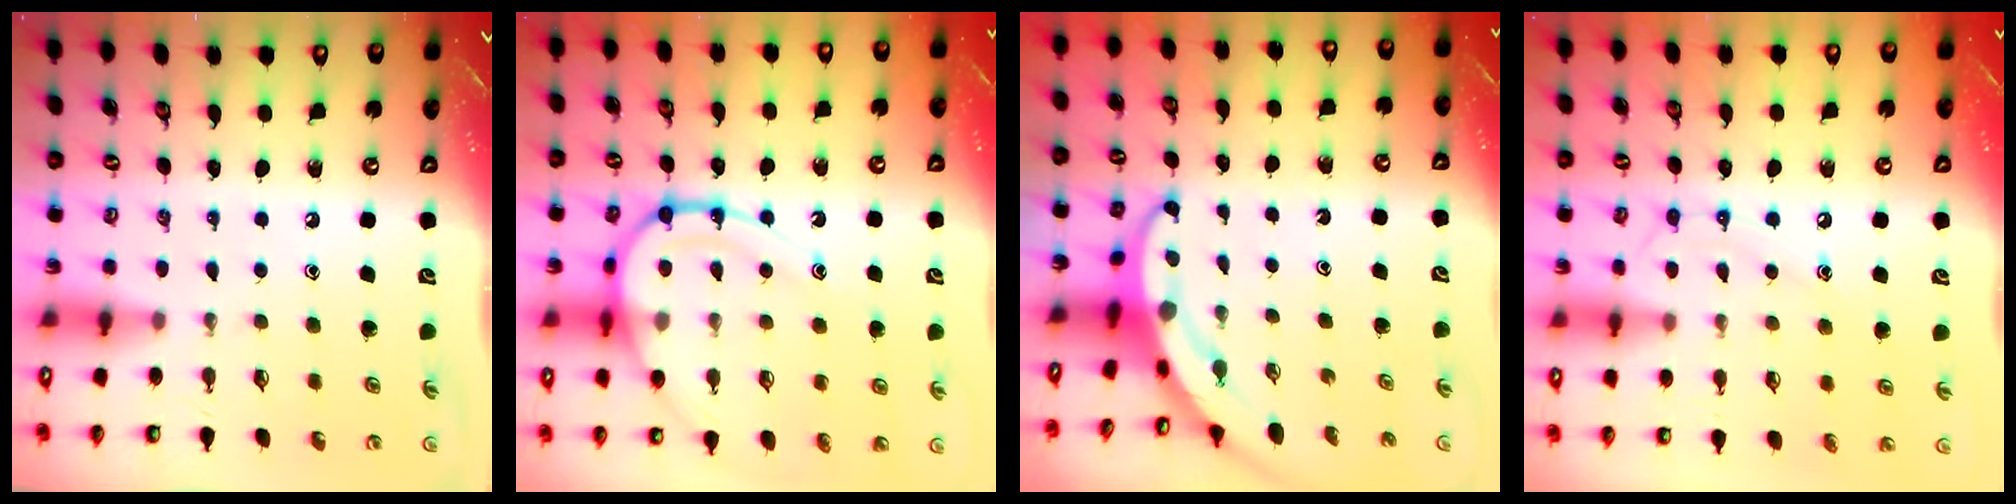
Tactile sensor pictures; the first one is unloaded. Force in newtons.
{"total": 17.2, "press": 17.1, "slide": 1.7}
{"total": 4.5, "press": 4.5, "slide": 0.6}
{"total": 10.2, "press": 10.1, "slide": 0.9}